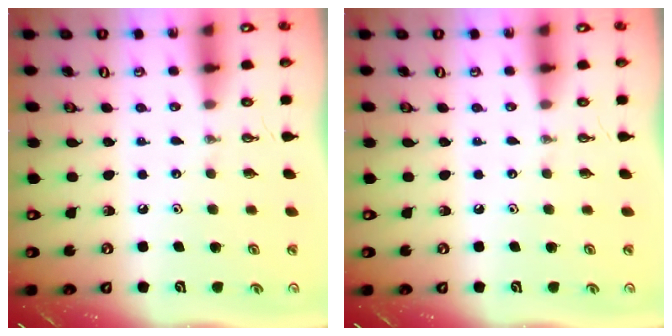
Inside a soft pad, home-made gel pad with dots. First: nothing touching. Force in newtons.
{"total": 0.0}